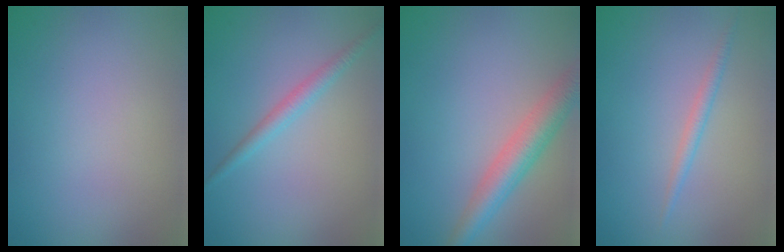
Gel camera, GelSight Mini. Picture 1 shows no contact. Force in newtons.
{"total": 1.8, "press": 1.8, "slide": 0.0}
{"total": 4.3, "press": 4.3, "slide": 0.2}
{"total": 1.2, "press": 1.2, "slide": 0.1}